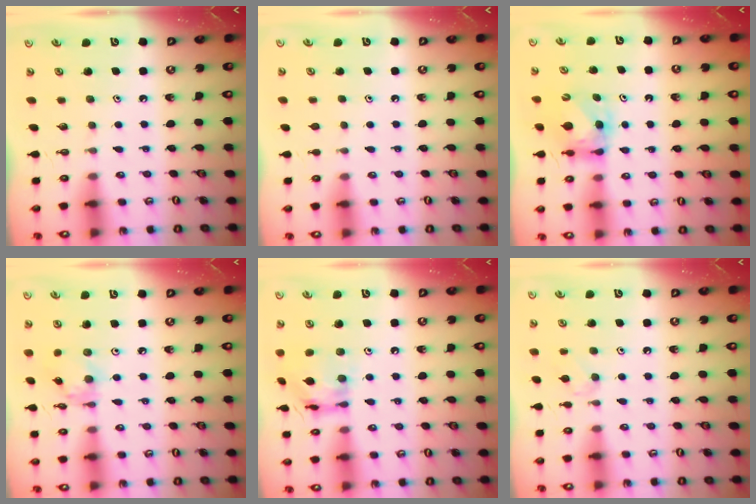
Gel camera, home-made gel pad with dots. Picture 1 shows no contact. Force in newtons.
{"total": 0.8, "press": 0.7, "slide": 0.3}
{"total": 5.7, "press": 5.7, "slide": 0.2}
{"total": 4.4, "press": 4.3, "slide": 0.2}
{"total": 13.5, "press": 13.4, "slide": 1.1}
{"total": 5.2, "press": 5.2, "slide": 0.7}